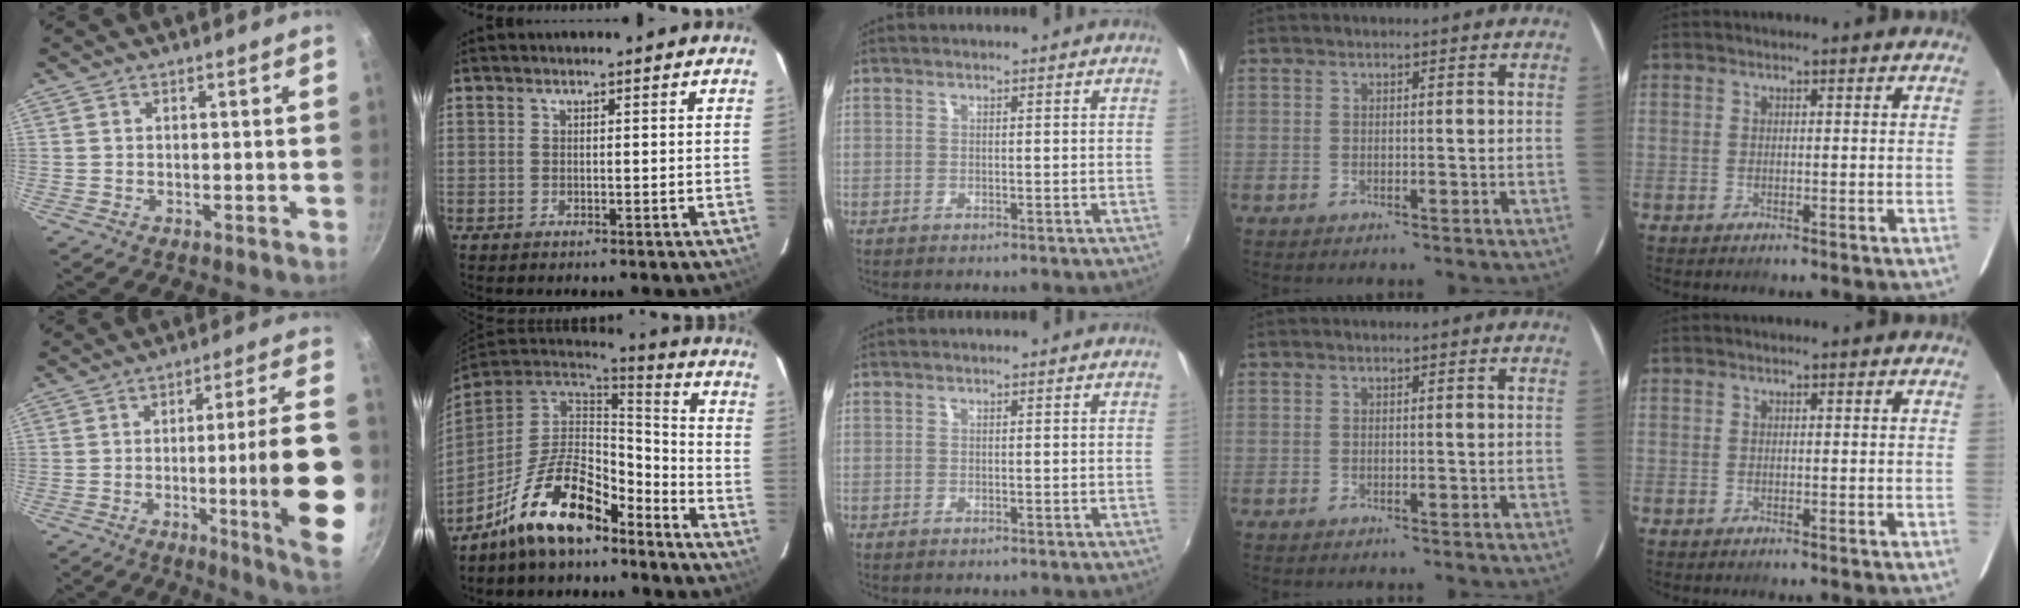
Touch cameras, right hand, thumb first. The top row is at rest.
{"thumb": {"total": 20.7, "force": [-4.2, 1.7, 20.2], "torque": [-0.271, 0.015, -0.051]}, "index": {"total": 16.7, "force": [-11.2, 6.9, 10.2], "torque": [-0.211, 0.012, -0.196]}}